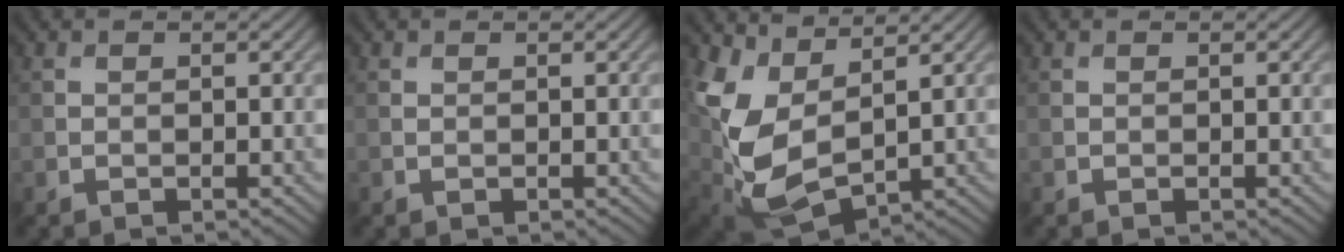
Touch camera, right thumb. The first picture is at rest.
{"total": 0.0}
{"total": 9.4, "force": [2.0, 6.0, 7.0], "torque": [-0.180, -0.020, 0.048]}
{"total": 0.0}